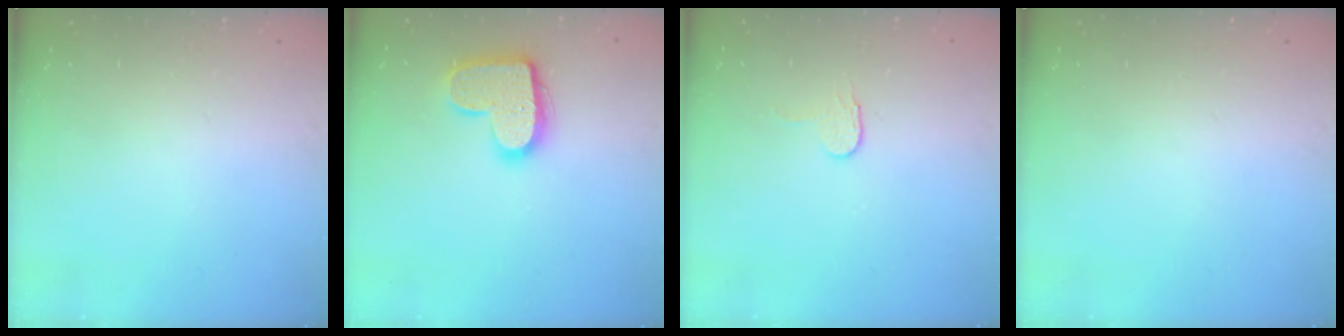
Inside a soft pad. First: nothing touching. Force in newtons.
{"total": 14.5, "press": 14.5, "slide": 0.8}
{"total": 3.5, "press": 3.5, "slide": 0.2}
{"total": 0.0}